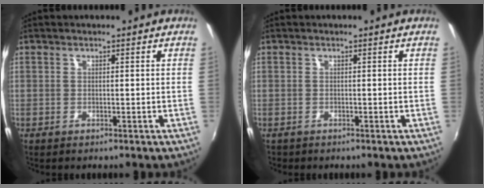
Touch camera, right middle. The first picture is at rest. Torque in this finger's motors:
{"motor_torque": [-0.39, -0.16, -0.06, 0.01]}